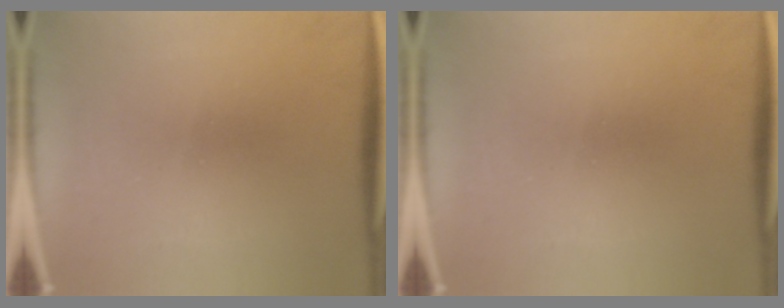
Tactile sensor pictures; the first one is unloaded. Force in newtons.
{"total": 0.0}